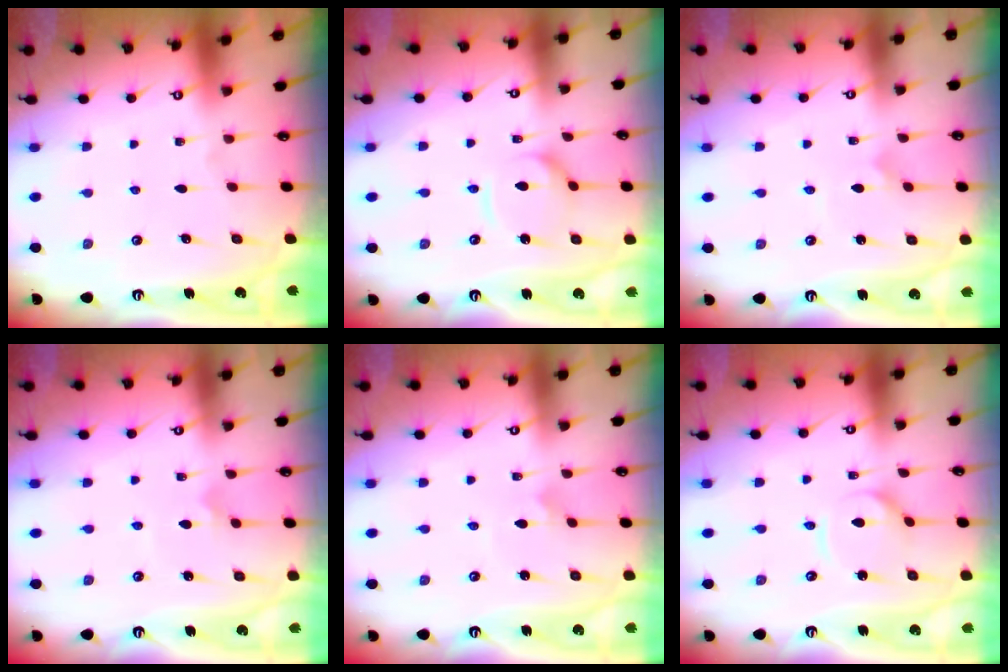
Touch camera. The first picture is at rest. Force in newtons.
{"total": 7.4, "press": 7.3, "slide": 0.7}
{"total": 1.5, "press": 1.5, "slide": 0.0}
{"total": 4.0, "press": 4.0, "slide": 0.3}
{"total": 2.4, "press": 2.4, "slide": 0.2}
{"total": 4.2, "press": 4.2, "slide": 0.3}